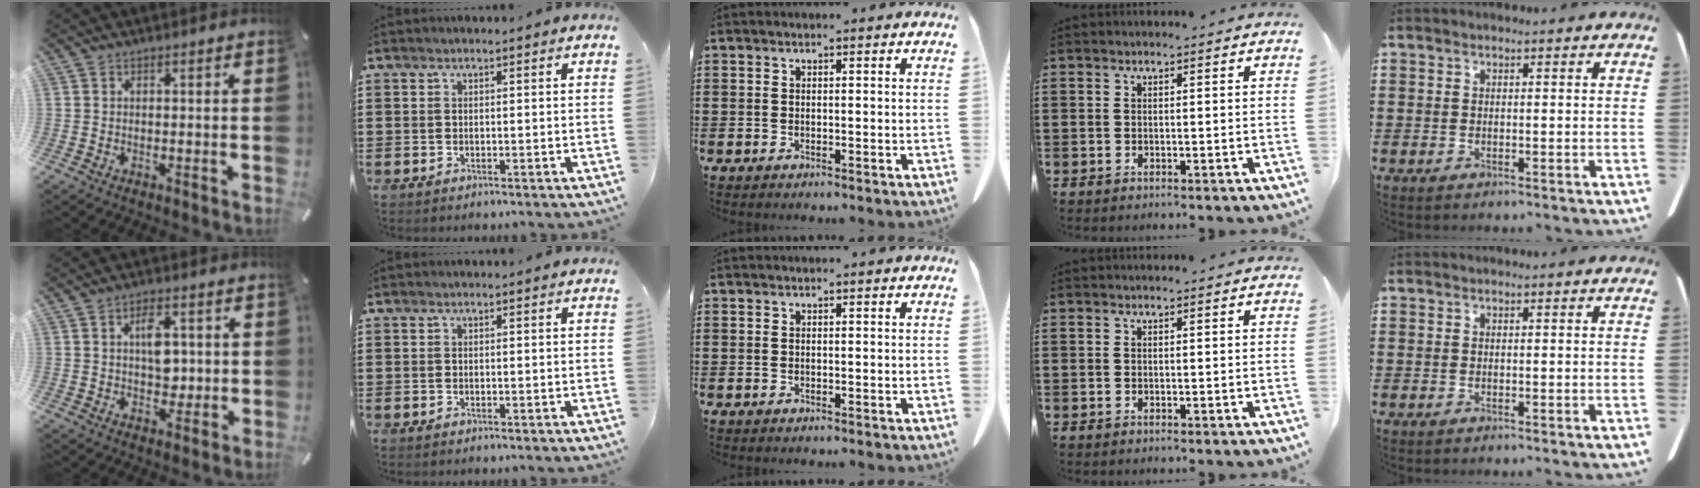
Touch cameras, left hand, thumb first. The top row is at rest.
{"thumb": {"total": 7.3, "force": [1.0, 4.8, 5.3], "torque": [-0.066, -0.002, 0.010]}}